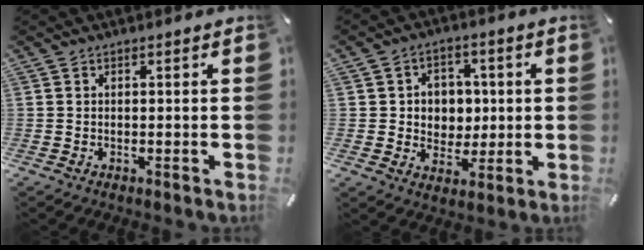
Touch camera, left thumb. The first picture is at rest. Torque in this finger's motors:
{"motor_torque": [-0.21, 0.62, 0.45, 0.28, 0.06]}